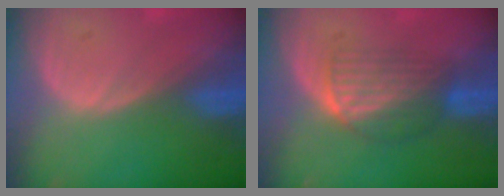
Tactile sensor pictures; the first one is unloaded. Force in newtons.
{"total": 6.9, "press": 5.8, "slide": 3.7}